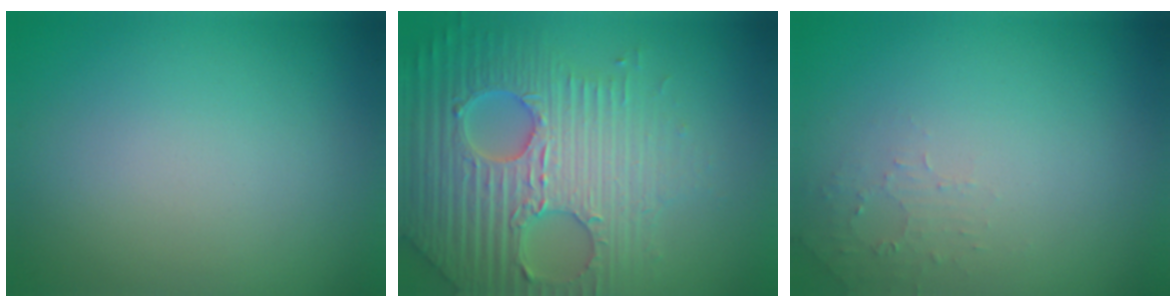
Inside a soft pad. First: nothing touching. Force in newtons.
{"total": 7.3, "press": 7.1, "slide": 1.8}
{"total": 1.3, "press": 1.2, "slide": 0.3}